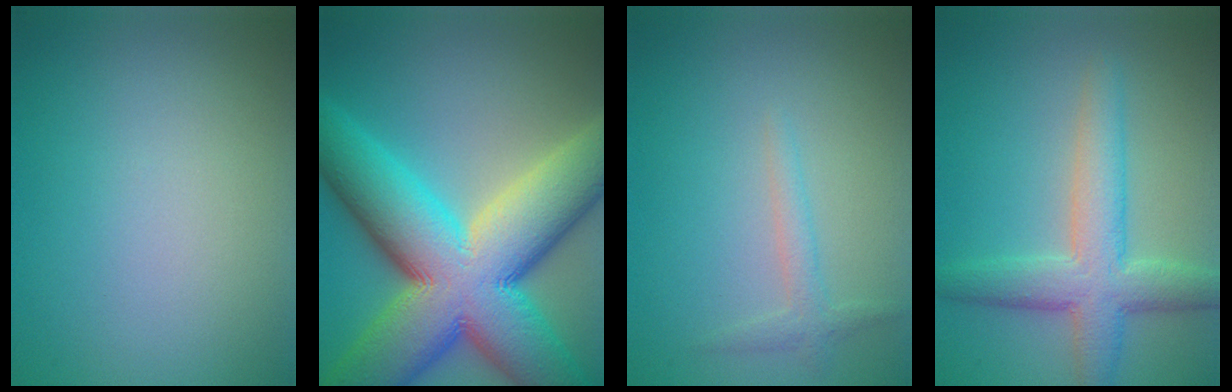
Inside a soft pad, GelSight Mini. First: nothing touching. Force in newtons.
{"total": 18.0, "press": 18.0, "slide": 0.7}
{"total": 1.5, "press": 1.5, "slide": 0.1}
{"total": 5.4, "press": 5.4, "slide": 0.1}